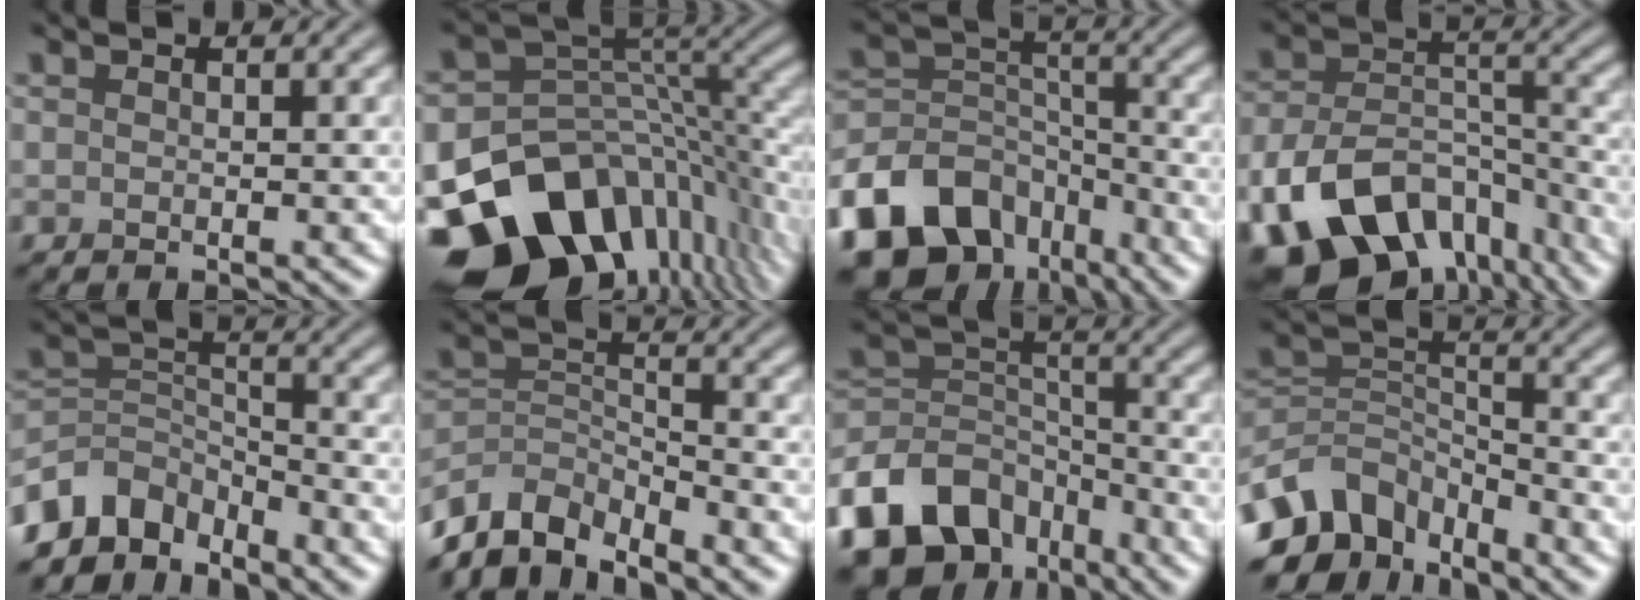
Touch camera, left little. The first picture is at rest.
{"total": 16.1, "force": [-8.8, 10.2, 8.7], "torque": [-0.183, -0.020, -0.136]}
{"total": 13.2, "force": [-8.4, 8.5, 5.5], "torque": [-0.118, 0.005, -0.150]}
{"total": 13.7, "force": [-8.4, 8.1, 7.3], "torque": [-0.155, -0.016, -0.131]}
{"total": 5.9, "force": [-4.8, 3.0, 1.7], "torque": [-0.022, -0.003, -0.103]}
{"total": 6.6, "force": [-5.7, 2.3, 2.3], "torque": [-0.044, -0.012, -0.119]}
{"total": 12.0, "force": [-7.4, 7.6, 5.6], "torque": [-0.115, 0.002, -0.140]}
{"total": 7.9, "force": [-5.6, 4.5, 3.3], "torque": [-0.052, -0.007, -0.120]}